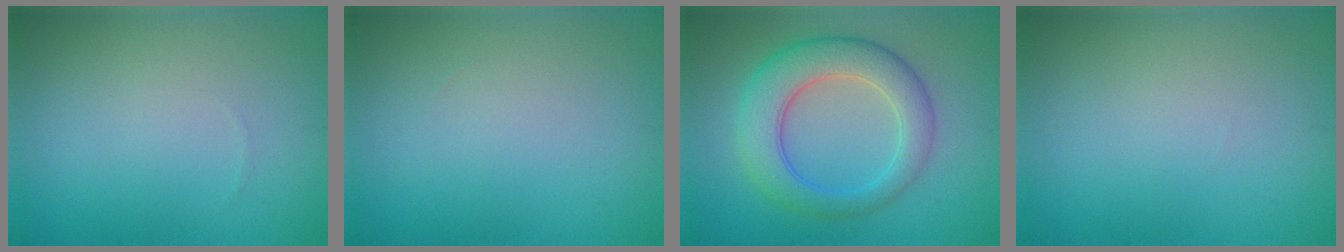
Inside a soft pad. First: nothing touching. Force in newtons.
{"total": 0.0}
{"total": 6.3, "press": 6.3, "slide": 0.2}
{"total": 0.0}